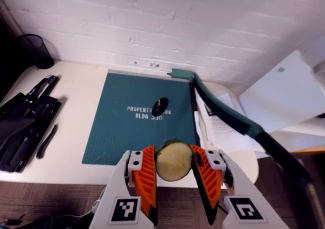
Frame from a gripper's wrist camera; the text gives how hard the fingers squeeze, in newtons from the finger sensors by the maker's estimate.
{"total": 9.2, "left": 9.5, "right": 9.0}